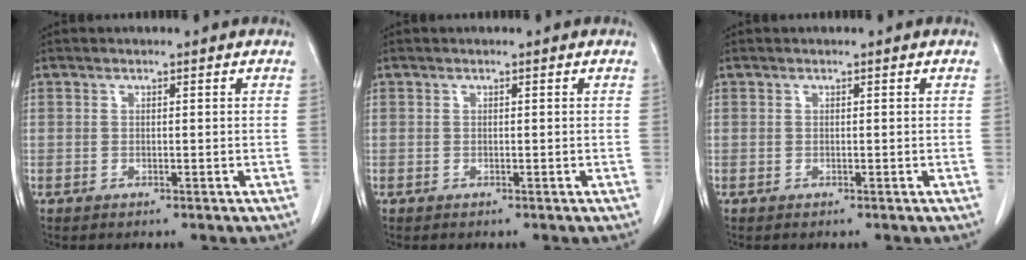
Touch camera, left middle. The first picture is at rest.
{"total": 0.0}
{"total": 0.0}